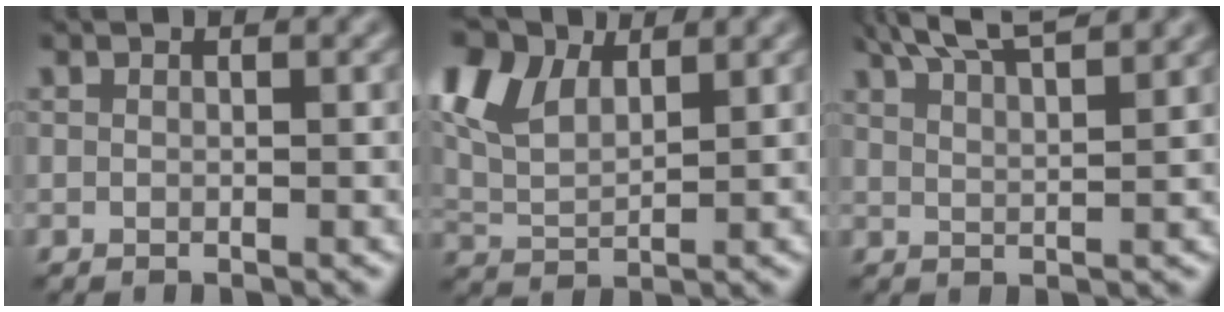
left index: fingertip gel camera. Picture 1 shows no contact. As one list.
[{"total": 10.7, "force": [6.0, 6.0, 6.6], "torque": [-0.159, 0.045, 0.096]}, {"total": 7.1, "force": [5.7, 1.6, 4.0], "torque": [-0.043, 0.026, 0.056]}]